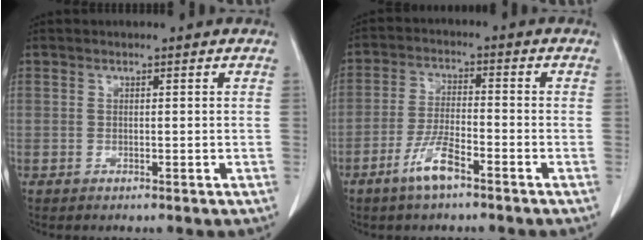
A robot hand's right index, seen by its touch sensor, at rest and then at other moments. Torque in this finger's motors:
{"motor_torque": [0.92, -0.84, 0.15, 0.08]}